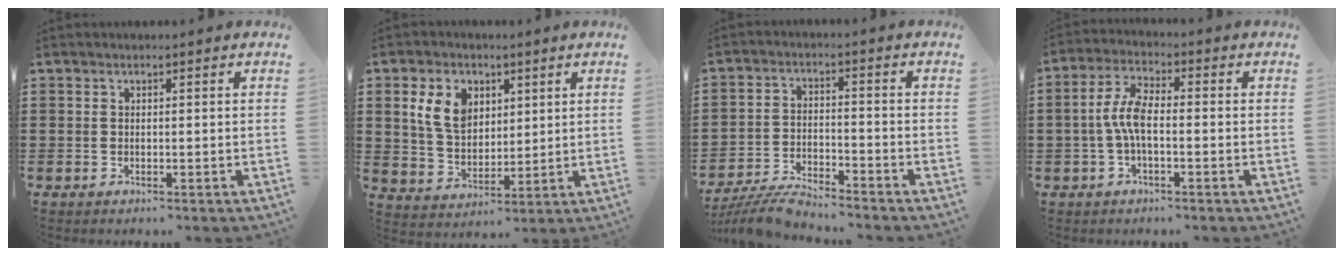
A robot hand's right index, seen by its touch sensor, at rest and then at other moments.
{"total": 7.5, "force": [2.9, 5.4, 4.3], "torque": [-0.106, 0.013, 0.049]}
{"total": 5.7, "force": [-5.5, 0.1, 1.3], "torque": [-0.041, -0.006, -0.111]}
{"total": 5.9, "force": [-0.8, 2.1, 5.5], "torque": [-0.128, -0.002, -0.022]}